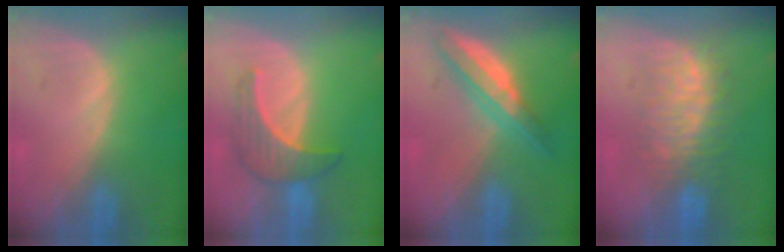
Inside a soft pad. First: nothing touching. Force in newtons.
{"total": 5.7, "press": 5.6, "slide": 0.9}
{"total": 6.1, "press": 5.7, "slide": 2.2}
{"total": 7.8, "press": 7.6, "slide": 1.3}